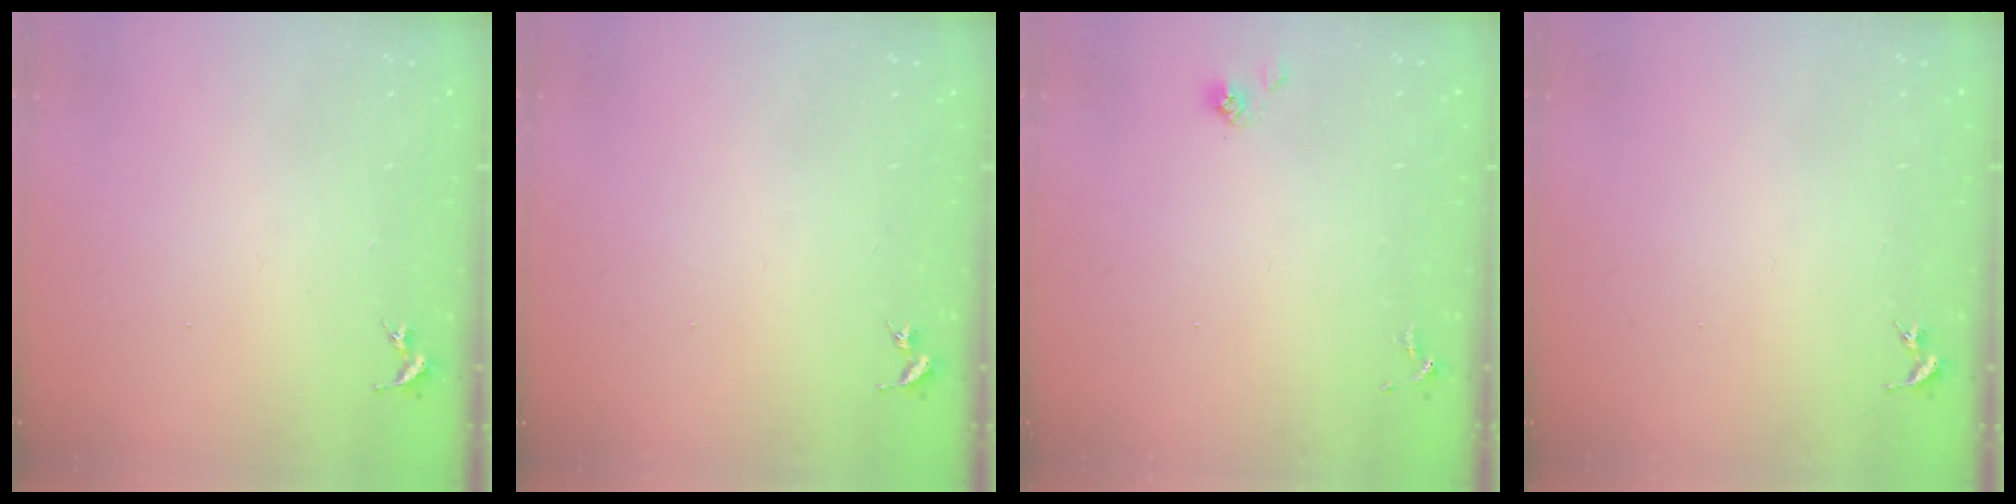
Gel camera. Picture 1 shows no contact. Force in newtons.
{"total": 0.0}
{"total": 5.7, "press": 5.7, "slide": 0.3}
{"total": 0.0}